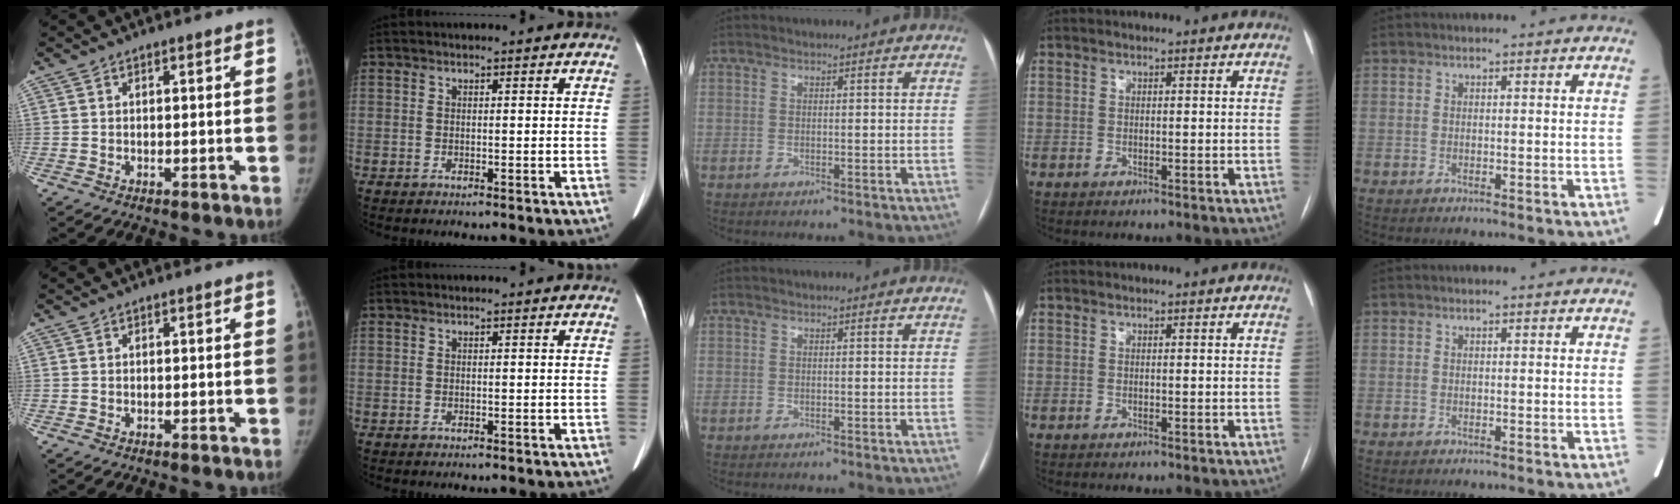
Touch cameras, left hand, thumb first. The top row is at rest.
{}